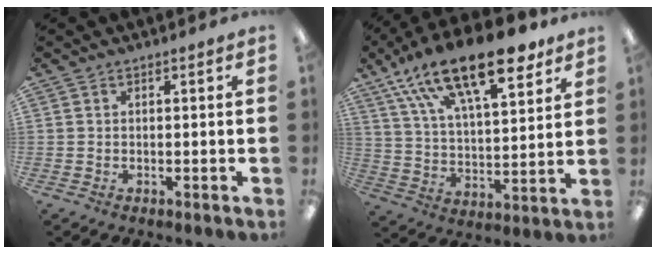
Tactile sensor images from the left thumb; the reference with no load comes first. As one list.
[{"total": 22.7, "force": [14.9, 8.7, 14.7], "torque": [-0.244, -0.077, 0.254]}]